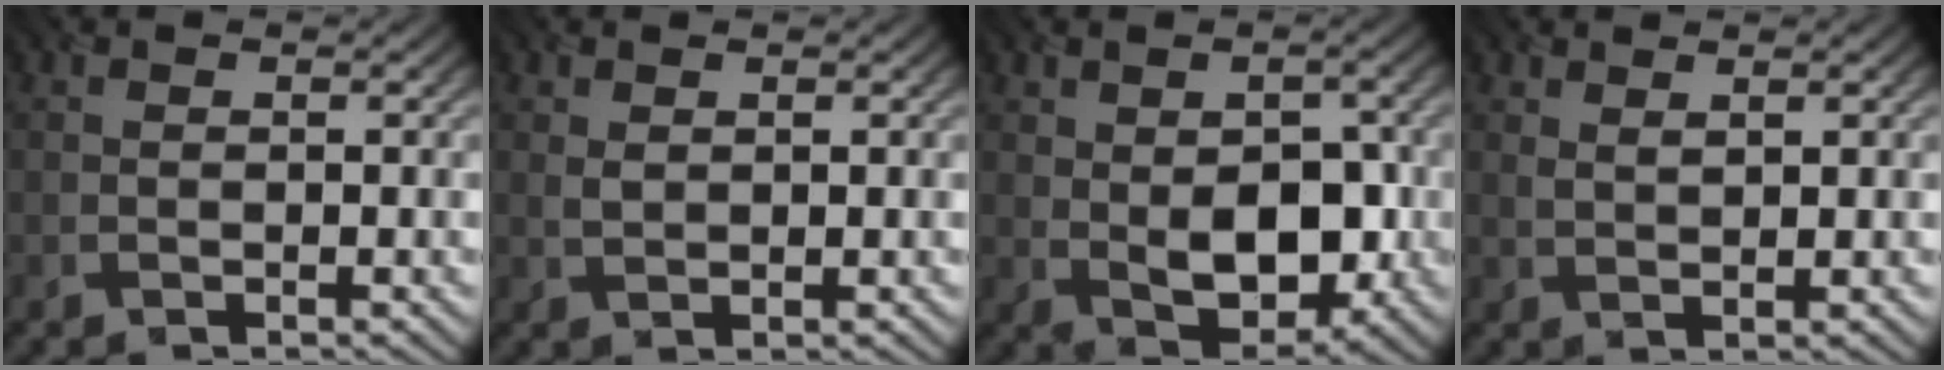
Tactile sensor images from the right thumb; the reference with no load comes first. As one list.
[{"total": 1.0, "force": [0.6, 0.4, 0.7], "torque": [-0.020, -0.002, 0.014]}, {"total": 7.5, "force": [-0.7, 4.6, 5.9], "torque": [-0.102, -0.012, -0.006]}, {"total": 1.4, "force": [1.2, 0.1, 0.7], "torque": [-0.016, -0.003, 0.026]}]